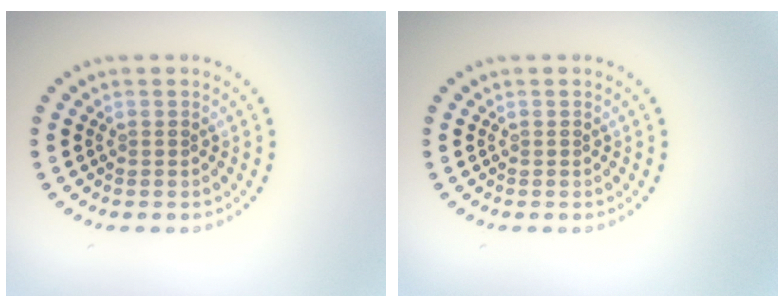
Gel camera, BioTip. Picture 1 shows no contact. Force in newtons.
{"total": 0.0}